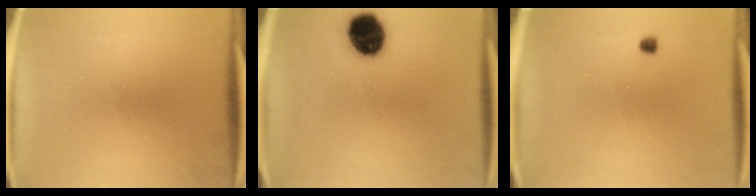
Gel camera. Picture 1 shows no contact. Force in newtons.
{"total": 11.6}
{"total": 1.0}